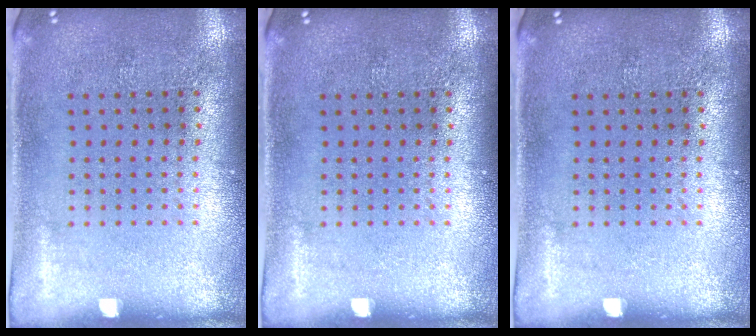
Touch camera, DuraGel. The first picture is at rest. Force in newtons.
{"total": 0.0}
{"total": 0.0}